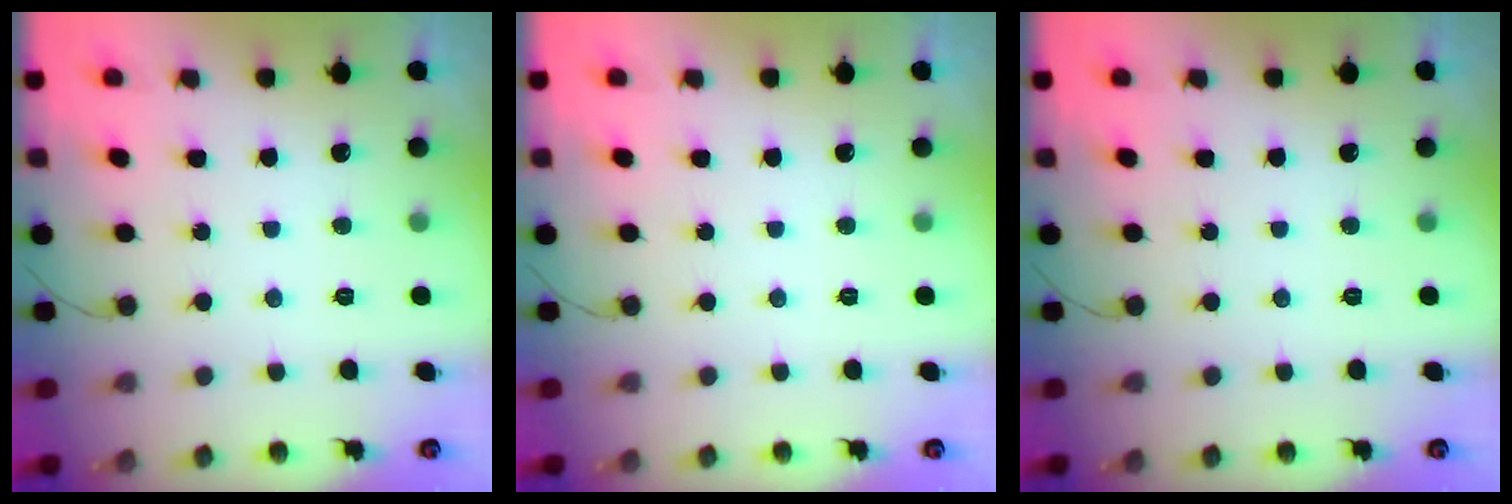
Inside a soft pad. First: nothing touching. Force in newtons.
{"total": 0.0}
{"total": 0.0}